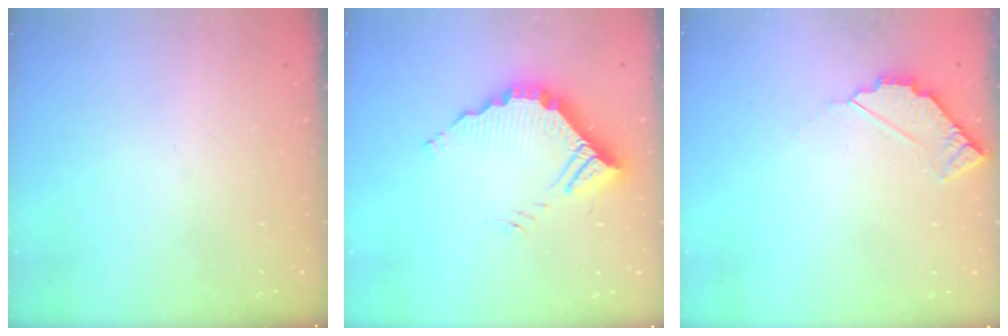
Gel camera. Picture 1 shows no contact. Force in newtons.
{"total": 12.1, "press": 12.1, "slide": 0.3}
{"total": 3.7, "press": 3.7, "slide": 0.3}